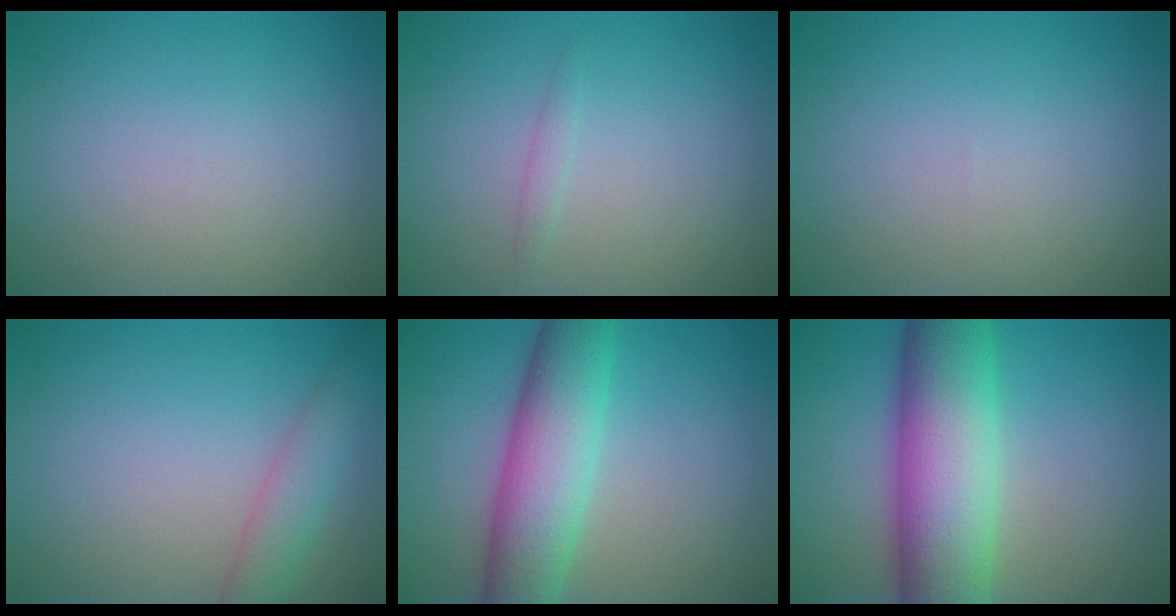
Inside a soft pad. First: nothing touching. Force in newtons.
{"total": 0.8, "press": 0.8, "slide": 0.1}
{"total": 0.0}
{"total": 3.0, "press": 3.0, "slide": 0.1}
{"total": 7.8, "press": 7.8, "slide": 0.1}
{"total": 11.6, "press": 11.6, "slide": 0.5}